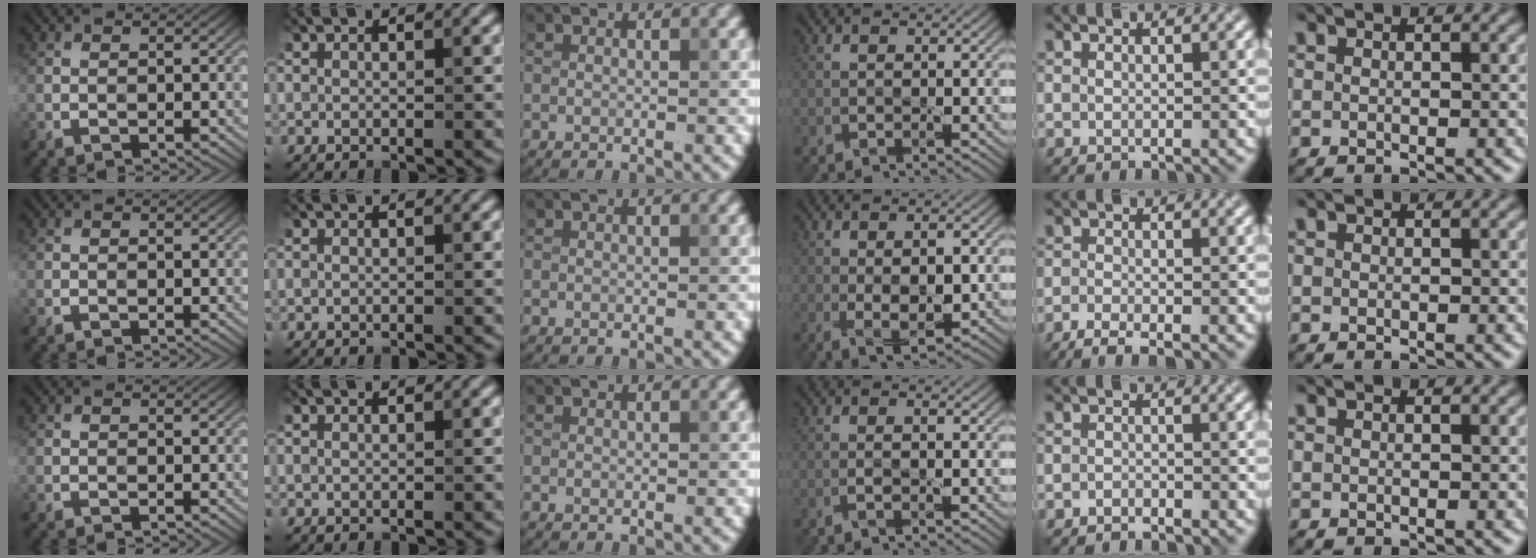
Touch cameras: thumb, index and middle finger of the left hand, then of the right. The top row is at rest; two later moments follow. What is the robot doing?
{"motion": "squeeze", "object": "foam earplug"}